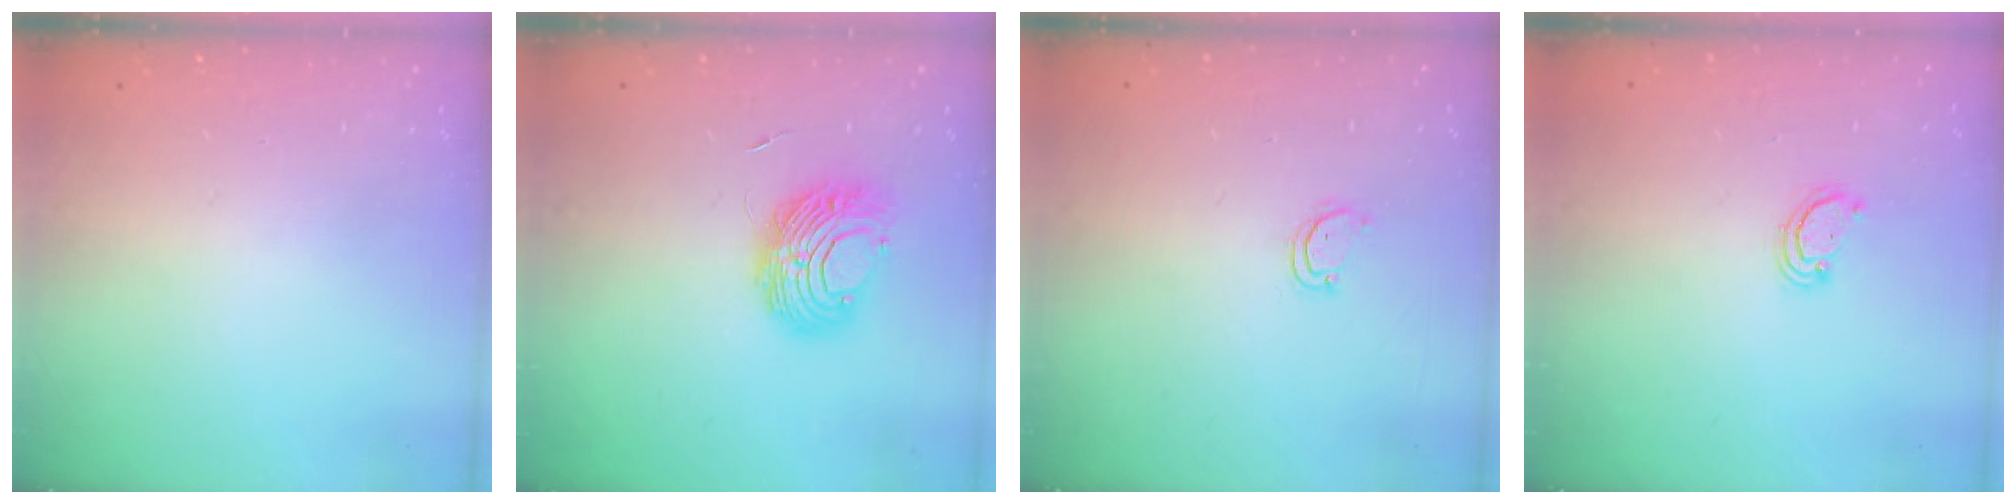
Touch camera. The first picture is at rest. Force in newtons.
{"total": 9.2, "press": 9.2, "slide": 0.5}
{"total": 2.7, "press": 2.6, "slide": 0.3}
{"total": 2.3, "press": 2.3, "slide": 0.3}